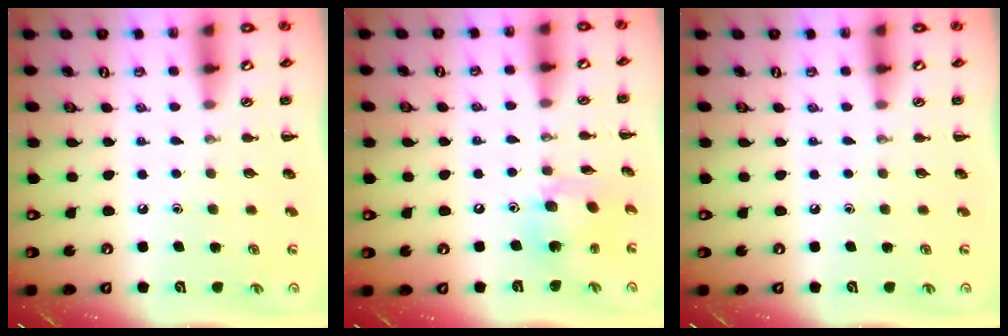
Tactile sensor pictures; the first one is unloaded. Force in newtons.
{"total": 8.7, "press": 8.6, "slide": 1.2}
{"total": 0.0}